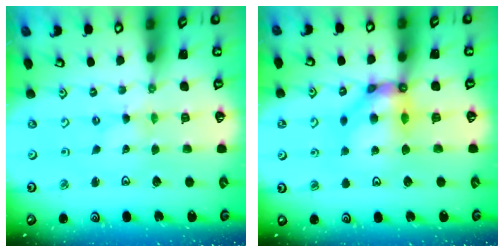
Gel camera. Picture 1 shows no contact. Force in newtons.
{"total": 10.1, "press": 10.0, "slide": 1.4}